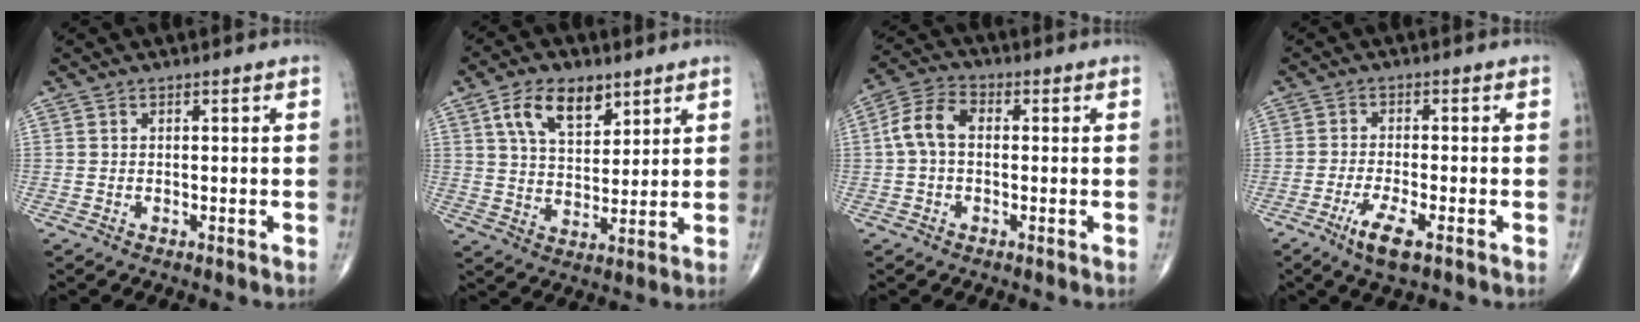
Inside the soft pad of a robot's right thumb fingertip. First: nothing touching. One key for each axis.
{"total": 10.5, "fx": 5.6, "fy": 5.8, "fz": 6.8, "tx": -0.099, "ty": -0.023, "tz": 0.105}
{"total": 7.0, "fx": 0.3, "fy": 4.4, "fz": 5.4, "tx": -0.110, "ty": 0.023, "tz": -0.002}
{"total": 5.4, "fx": -2.9, "fy": 1.0, "fz": 4.5, "tx": -0.095, "ty": 0.001, "tz": -0.051}